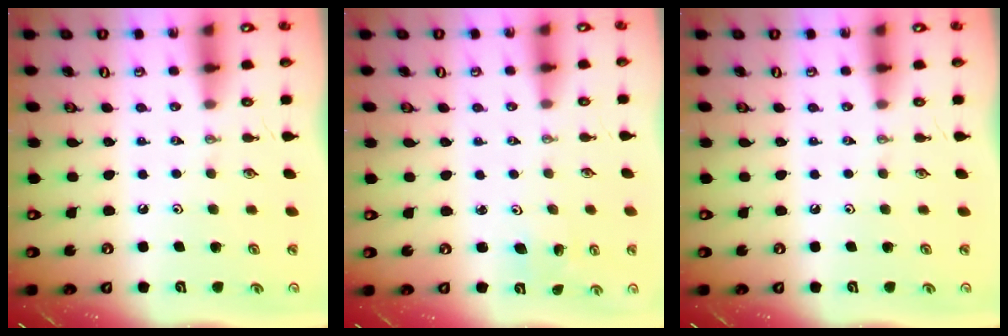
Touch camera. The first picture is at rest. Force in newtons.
{"total": 2.8, "press": 2.8, "slide": 0.3}
{"total": 0.0}